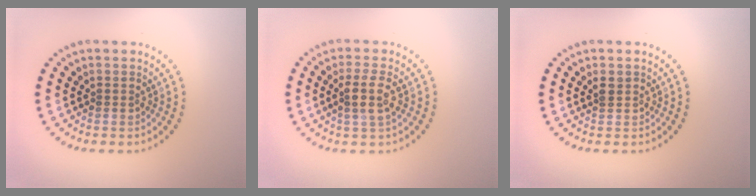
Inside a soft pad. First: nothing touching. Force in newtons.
{"total": 2.5, "press": 2.2, "slide": 1.2}
{"total": 1.3, "press": 1.1, "slide": 0.5}